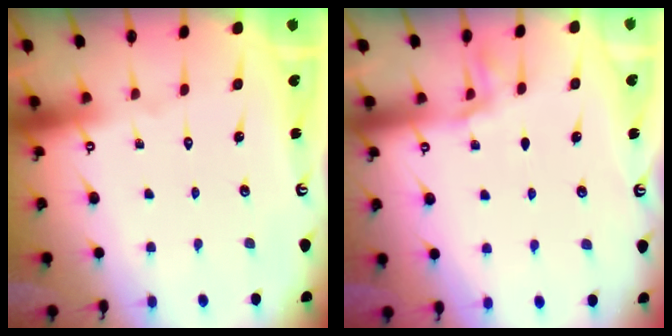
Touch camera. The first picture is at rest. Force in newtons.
{"total": 1.4, "press": 1.4, "slide": 0.2}